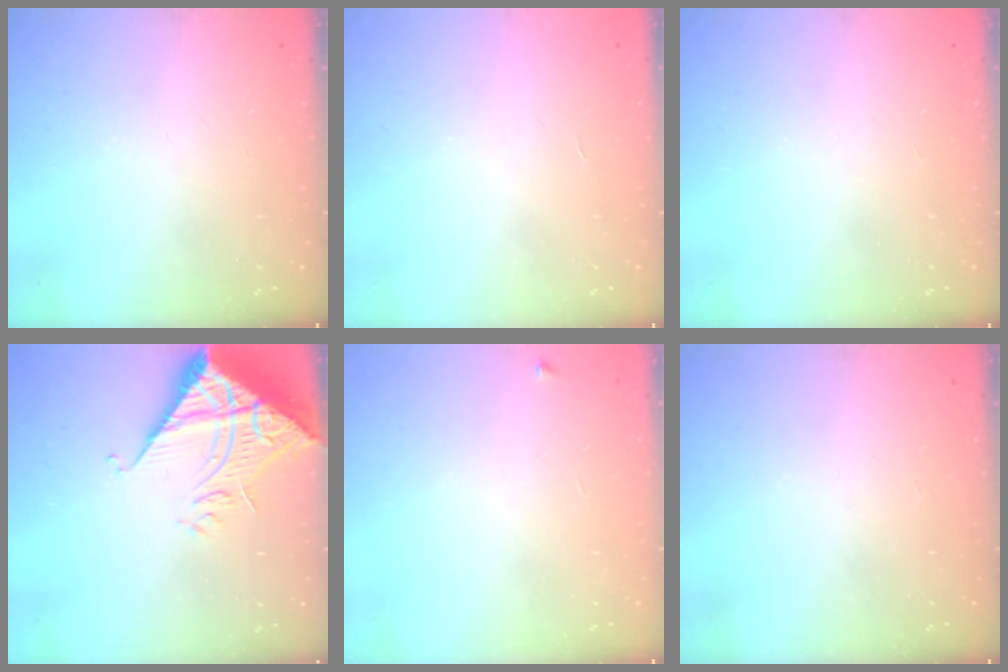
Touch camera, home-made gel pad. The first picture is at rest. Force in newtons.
{"total": 1.8, "press": 1.8, "slide": 0.1}
{"total": 0.0}
{"total": 10.7, "press": 10.6, "slide": 1.0}
{"total": 2.3, "press": 2.3, "slide": 0.3}
{"total": 0.0}